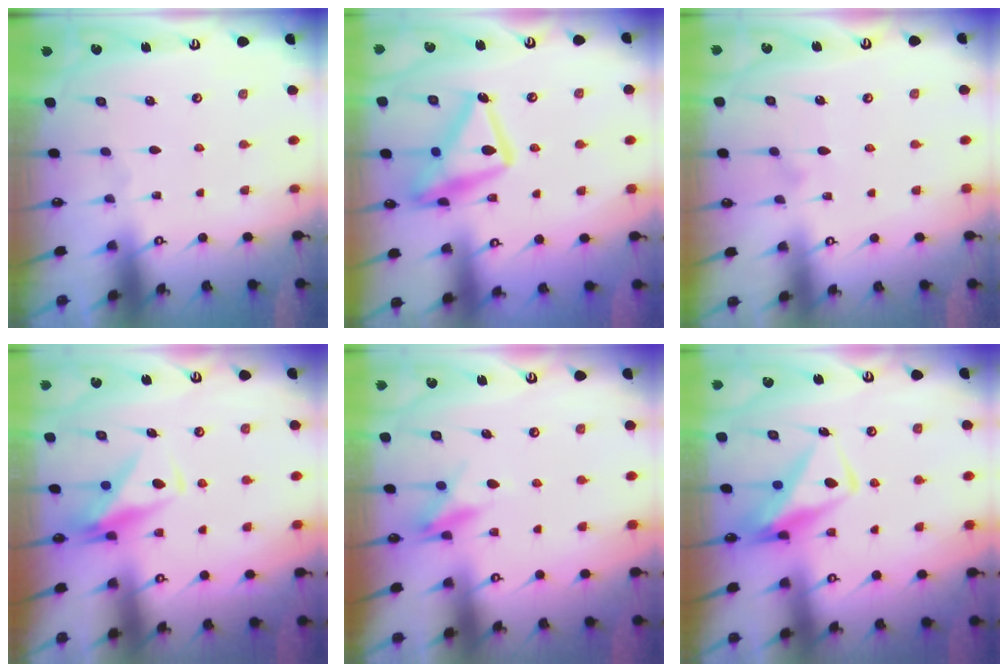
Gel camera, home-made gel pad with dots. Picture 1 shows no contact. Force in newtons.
{"total": 19.3, "press": 19.3, "slide": 1.5}
{"total": 6.7, "press": 6.7, "slide": 0.3}
{"total": 8.8, "press": 8.8, "slide": 0.8}
{"total": 8.8, "press": 8.7, "slide": 1.1}
{"total": 8.9, "press": 8.9, "slide": 0.9}